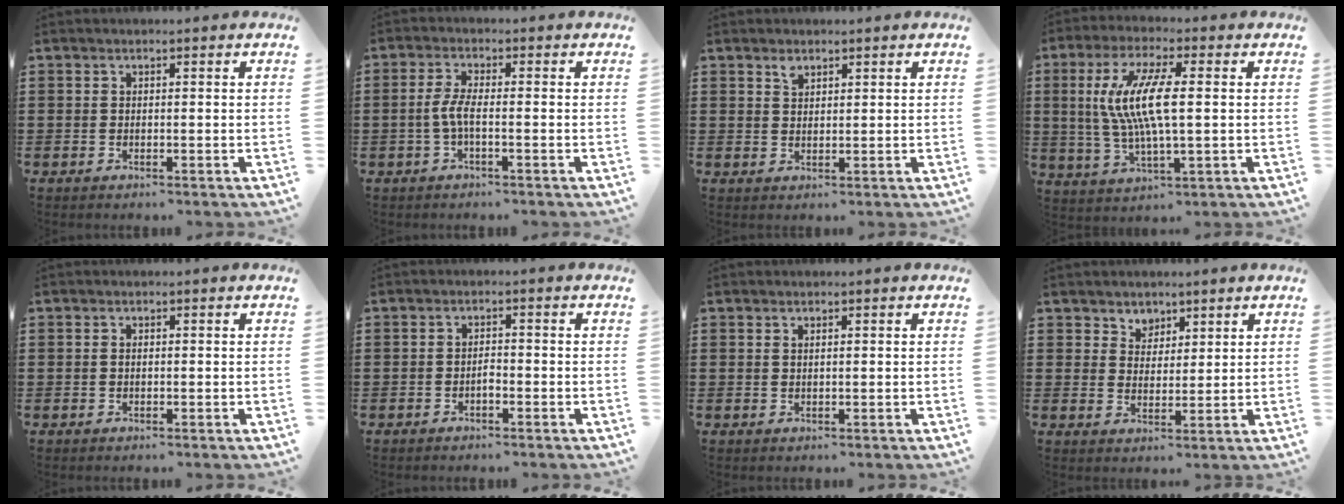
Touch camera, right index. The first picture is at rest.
{"total": 3.4, "force": [-0.9, 0.6, 3.2], "torque": [-0.089, -0.009, -0.028]}
{"total": 1.6, "force": [1.3, 0.8, 0.5], "torque": [-0.005, -0.001, 0.023]}
{"total": 10.2, "force": [1.0, 2.4, 9.9], "torque": [-0.217, -0.009, 0.007]}
{"total": 0.7, "force": [0.0, 0.5, 0.5], "torque": [-0.012, 0.001, 0.001]}
{"total": 1.5, "force": [-0.9, 0.6, 1.1], "torque": [-0.021, 0.002, -0.017]}
{"total": 0.5, "force": [0.3, 0.2, 0.4], "torque": [-0.007, 0.002, 0.006]}
{"total": 3.6, "force": [2.7, 2.4, -0.2], "torque": [-0.012, 0.007, 0.051]}